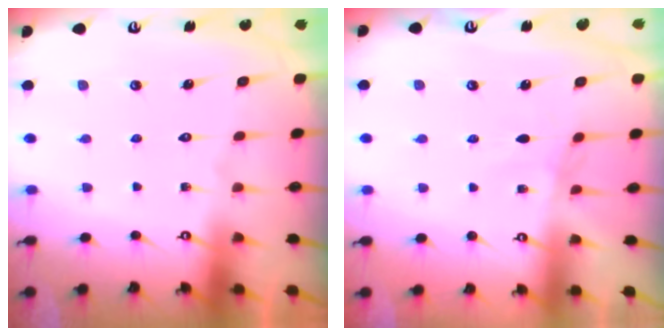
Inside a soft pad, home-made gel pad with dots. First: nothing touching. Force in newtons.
{"total": 0.6, "press": 0.6, "slide": 0.3}